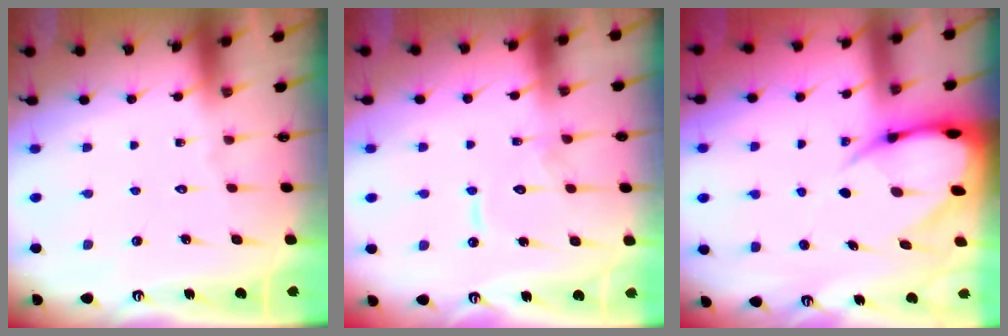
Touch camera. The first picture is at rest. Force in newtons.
{"total": 9.6, "press": 9.6, "slide": 0.9}
{"total": 10.0, "press": 10.0, "slide": 1.1}